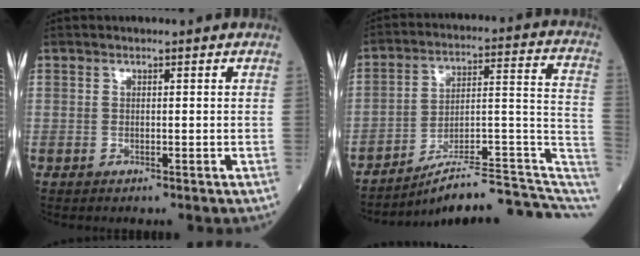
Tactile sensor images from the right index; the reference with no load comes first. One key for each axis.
{"total": 16.7, "fx": -14.0, "fy": 2.0, "fz": 8.8, "tx": -0.074, "ty": 0.064, "tz": -0.200}